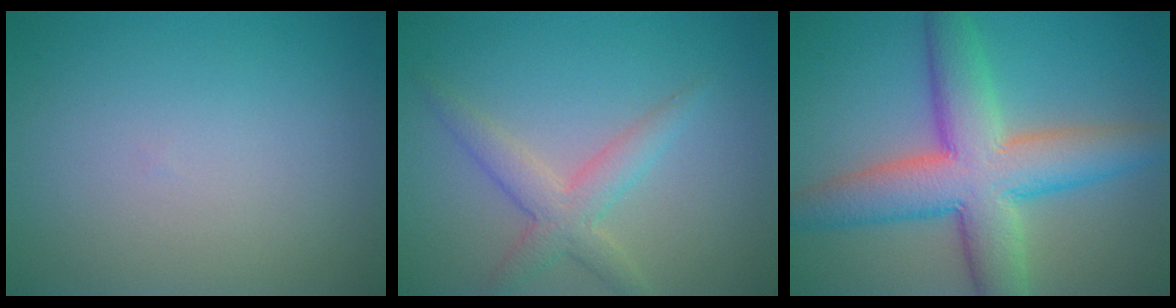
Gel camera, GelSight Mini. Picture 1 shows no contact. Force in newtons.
{"total": 3.3, "press": 3.3, "slide": 0.1}
{"total": 9.5, "press": 9.5, "slide": 0.4}